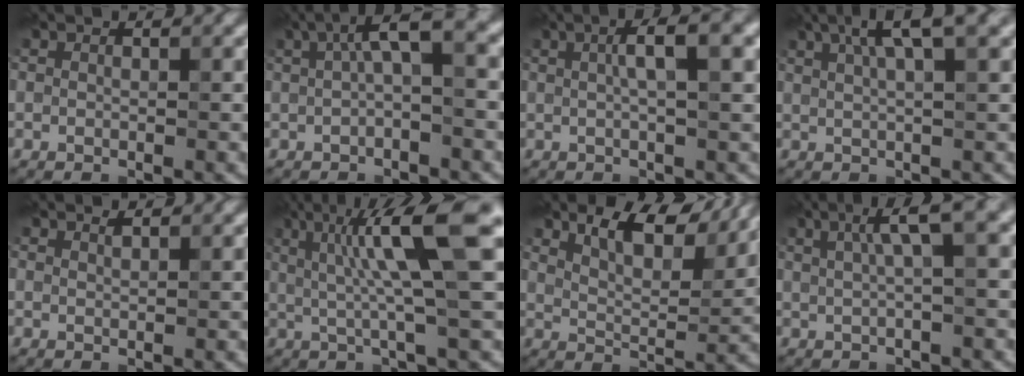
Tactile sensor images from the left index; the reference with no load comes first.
{"total": 4.5, "force": [1.3, 1.1, 4.2], "torque": [-0.067, 0.019, 0.012]}
{"total": 3.8, "force": [1.1, 0.7, 3.5], "torque": [-0.057, 0.012, 0.012]}
{"total": 4.7, "force": [2.6, 0.8, 3.8], "torque": [-0.061, 0.012, 0.042]}
{"total": 0.8, "force": [0.8, 0.0, -0.2], "torque": [0.003, -0.001, 0.012]}
{"total": 9.1, "force": [2.4, 1.3, 8.6], "torque": [-0.134, 0.008, 0.039]}
{"total": 7.6, "force": [5.9, 2.3, 4.1], "torque": [-0.076, 0.011, 0.084]}
{"total": 4.6, "force": [1.8, 0.8, 4.2], "torque": [-0.065, 0.015, 0.027]}